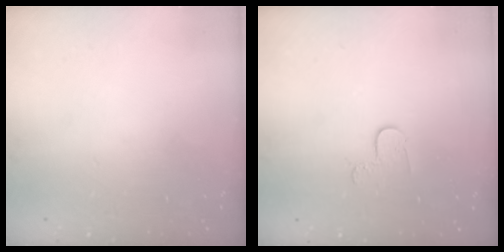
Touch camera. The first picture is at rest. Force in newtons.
{"total": 4.7, "press": 4.6, "slide": 0.4}